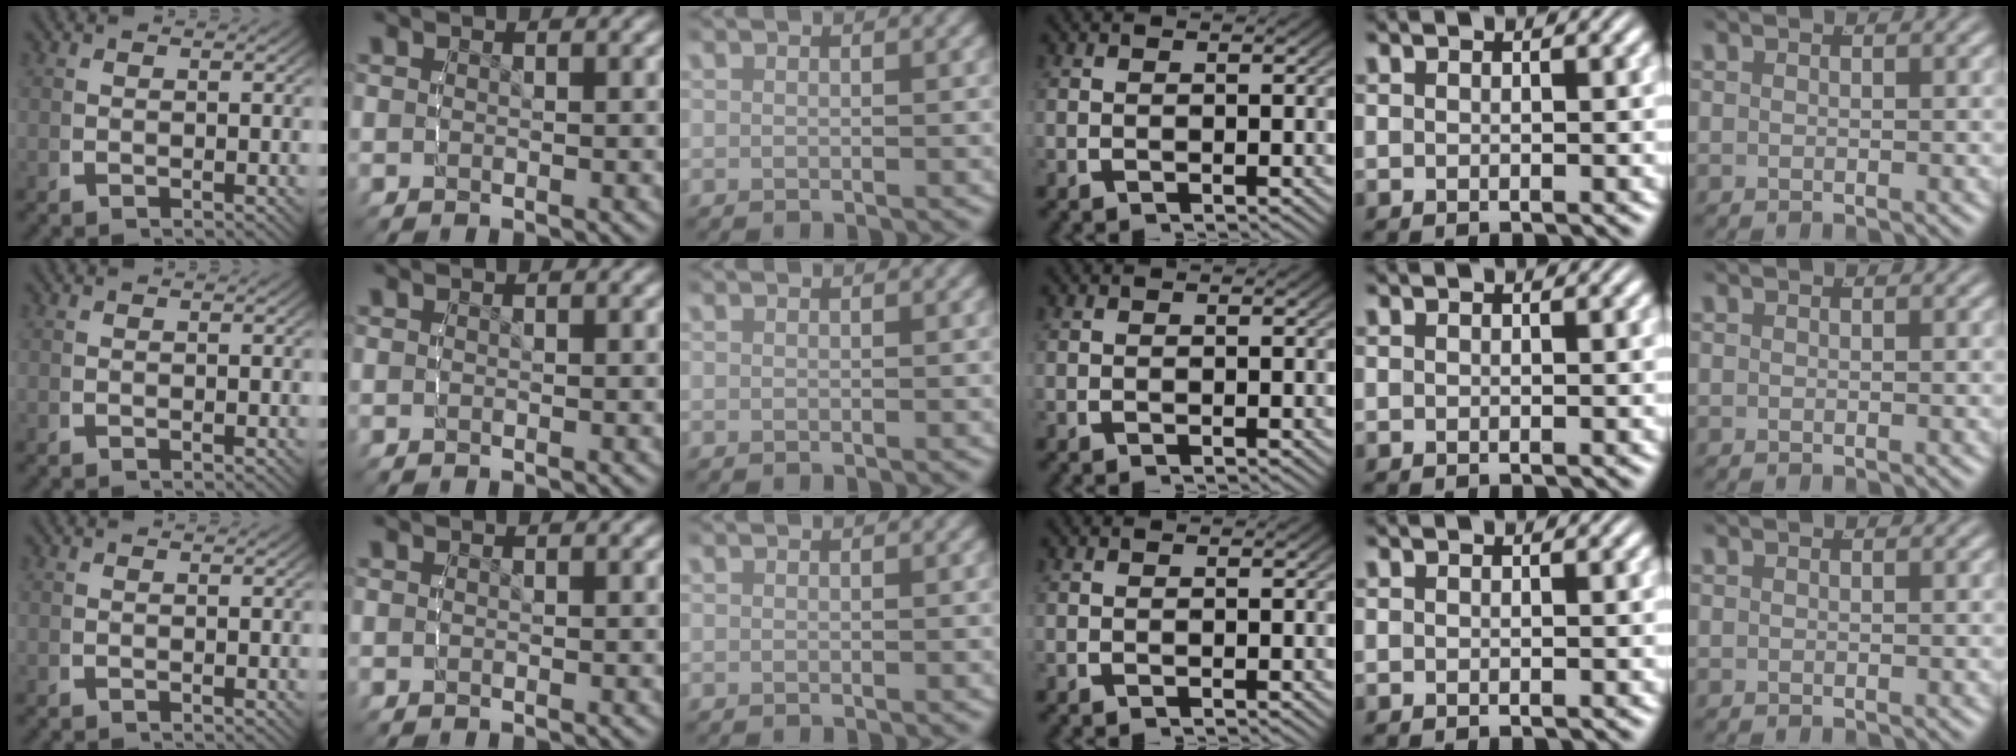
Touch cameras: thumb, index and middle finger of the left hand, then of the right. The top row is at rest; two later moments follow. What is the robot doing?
{"motion": "lift_and_place", "object": "bottle"}